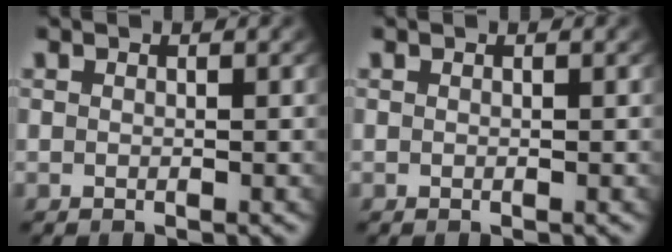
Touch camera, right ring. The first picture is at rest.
{"total": 0.0}